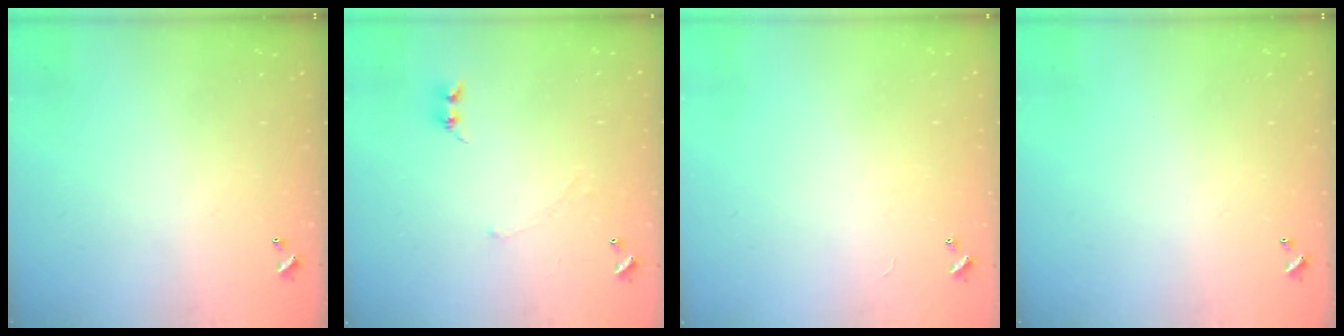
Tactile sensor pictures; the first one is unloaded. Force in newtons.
{"total": 0.6, "press": 0.3, "slide": 0.5}
{"total": 2.4, "press": 2.4, "slide": 0.3}
{"total": 0.0}